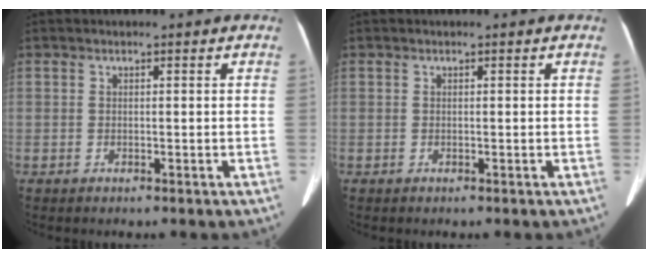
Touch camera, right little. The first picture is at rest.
{"total": 0.0}